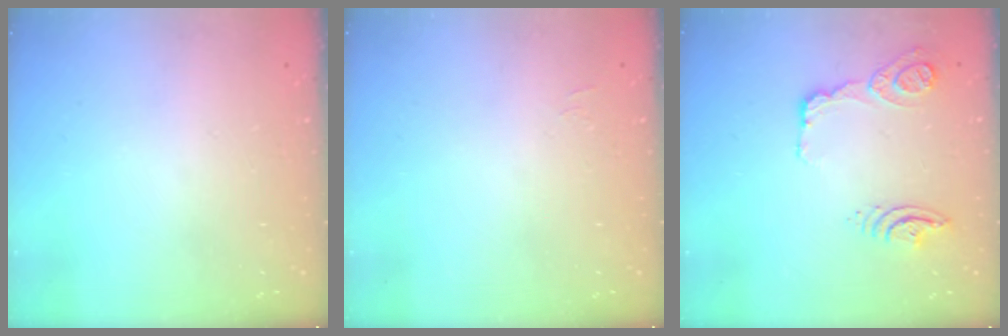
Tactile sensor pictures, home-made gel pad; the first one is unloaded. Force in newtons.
{"total": 4.5, "press": 4.4, "slide": 0.9}
{"total": 21.3, "press": 16.2, "slide": 13.8}